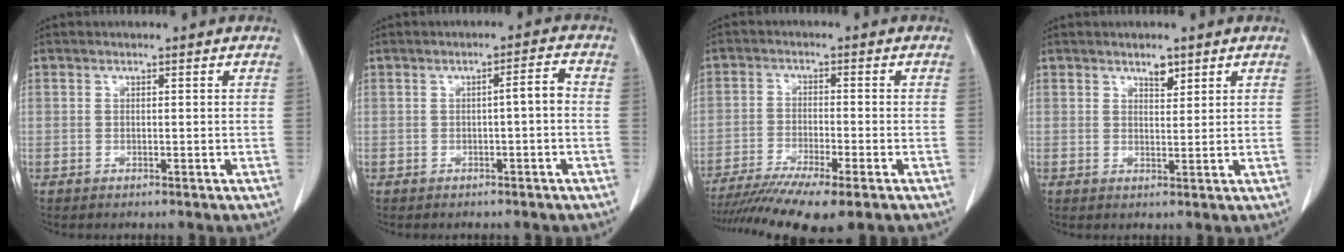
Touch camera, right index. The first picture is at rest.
{"total": 2.5, "force": [-0.4, 0.2, 2.5], "torque": [-0.033, 0.005, -0.007]}
{"total": 12.4, "force": [-9.5, 0.8, 7.9], "torque": [-0.135, -0.024, -0.153]}
{"total": 2.0, "force": [1.5, 0.8, 1.0], "torque": [-0.017, -0.004, 0.025]}